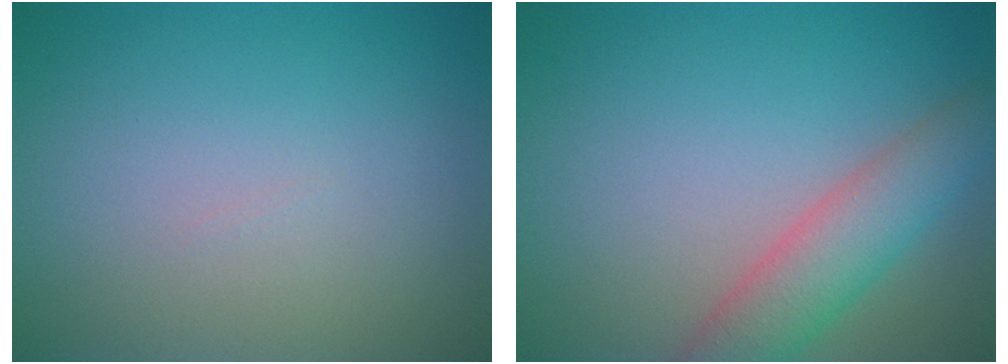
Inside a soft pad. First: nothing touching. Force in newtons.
{"total": 4.6, "press": 4.6, "slide": 0.3}